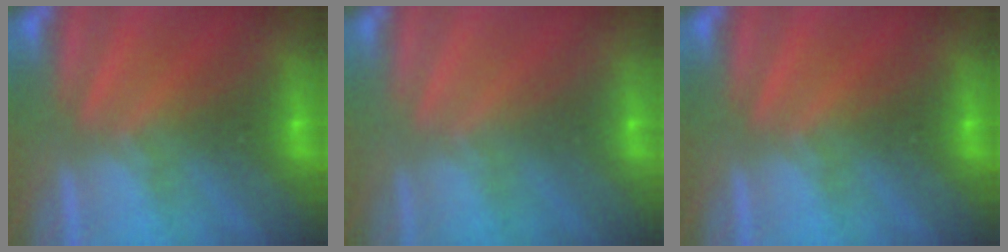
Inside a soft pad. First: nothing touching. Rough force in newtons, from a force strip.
{"total": 4.4}
{"total": 0.0}